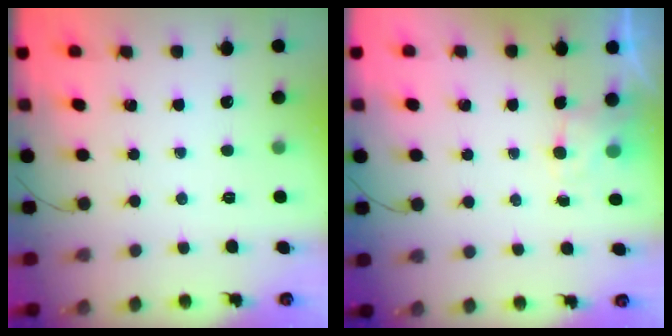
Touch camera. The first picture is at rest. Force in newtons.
{"total": 4.0, "press": 3.8, "slide": 1.2}